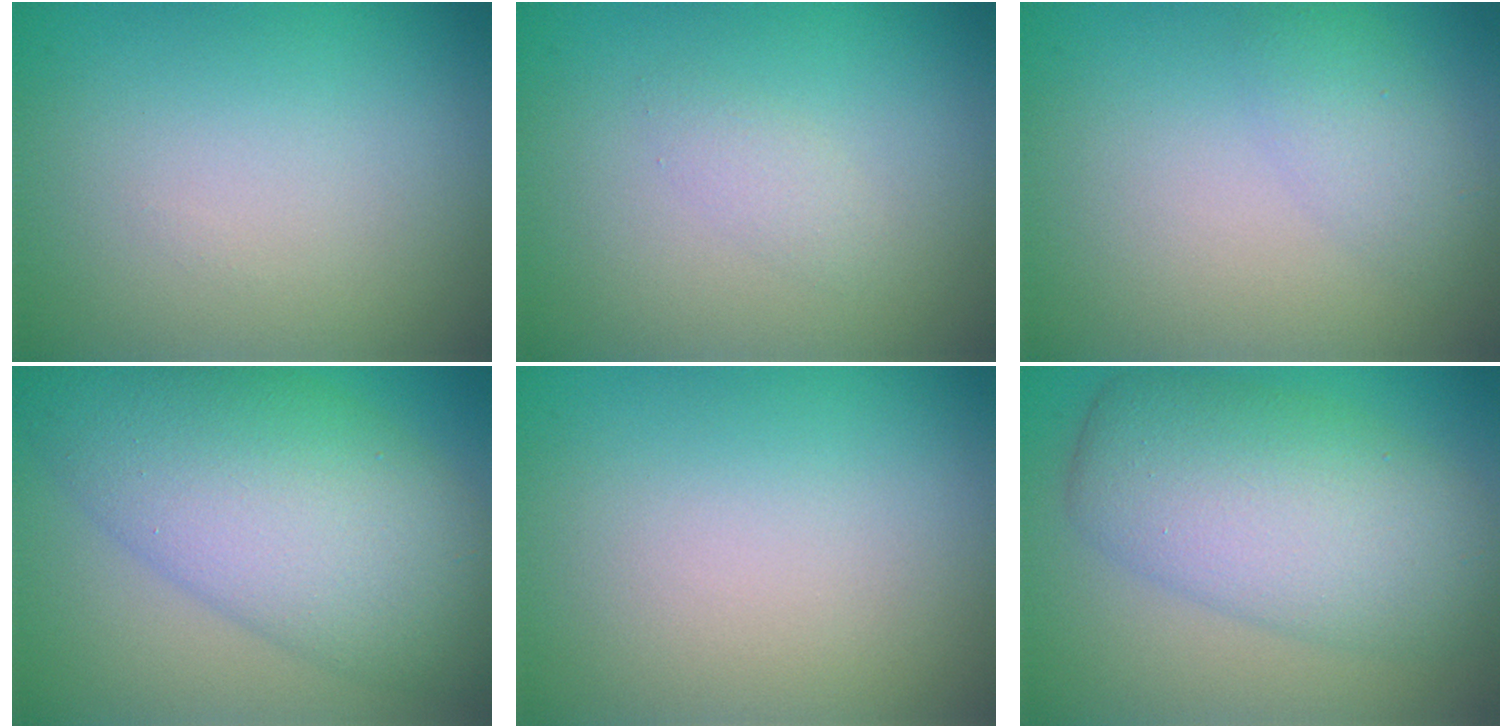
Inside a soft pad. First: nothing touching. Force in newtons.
{"total": 1.1, "press": 1.1, "slide": 0.0}
{"total": 2.0, "press": 2.0, "slide": 0.2}
{"total": 10.3, "press": 10.3, "slide": 0.1}
{"total": 0.0}
{"total": 7.7, "press": 7.7, "slide": 0.1}